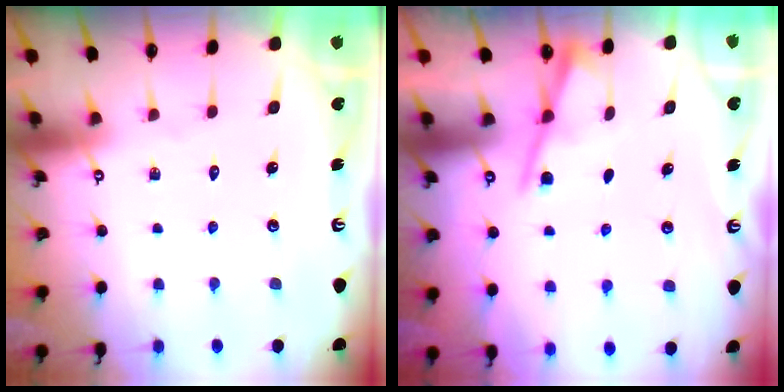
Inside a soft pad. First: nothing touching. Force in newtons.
{"total": 2.7, "press": 2.7, "slide": 0.5}